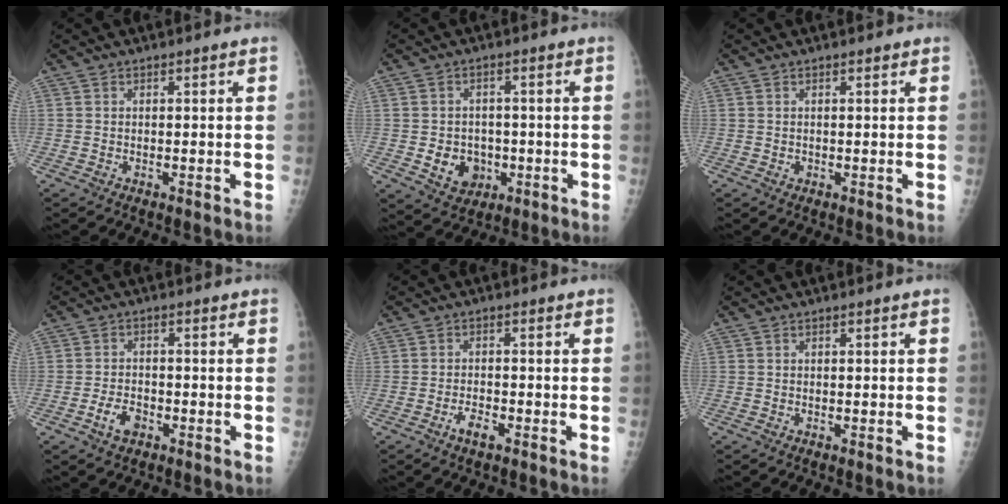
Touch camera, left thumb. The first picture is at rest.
{"total": 7.0, "force": [-1.4, 5.9, 3.4], "torque": [-0.023, 0.005, -0.012]}
{"total": 0.7, "force": [0.3, 0.6, 0.2], "torque": [0.004, -0.001, 0.004]}
{"total": 4.0, "force": [-2.0, 2.6, 2.4], "torque": [-0.038, 0.012, -0.035]}
{"total": 2.9, "force": [-1.7, 1.2, 1.9], "torque": [-0.036, 0.007, -0.032]}
{"total": 0.0}